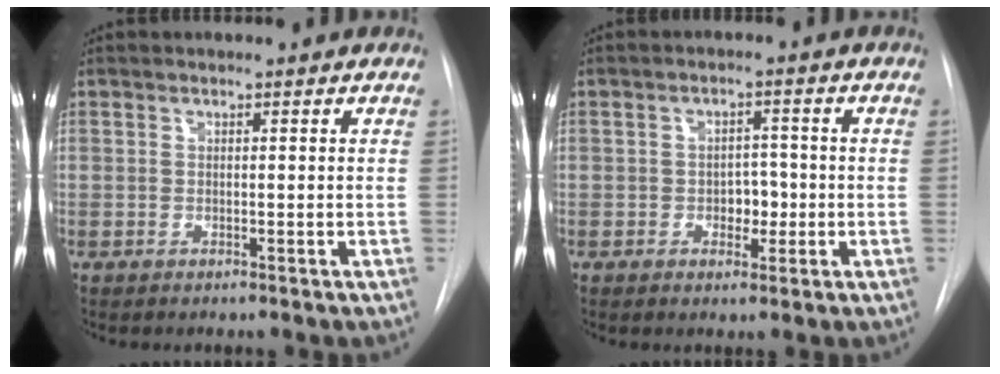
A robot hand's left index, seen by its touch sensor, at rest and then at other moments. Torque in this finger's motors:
{"motor_torque": [0.22, -0.11, 0.05, 0.02]}